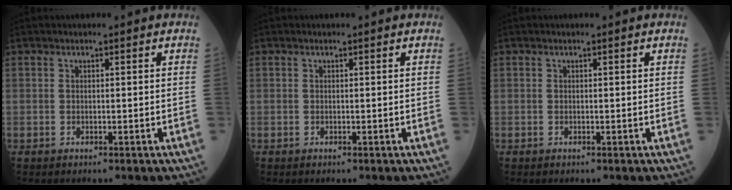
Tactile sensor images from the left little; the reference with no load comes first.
{"total": 0.0}
{"total": 0.0}